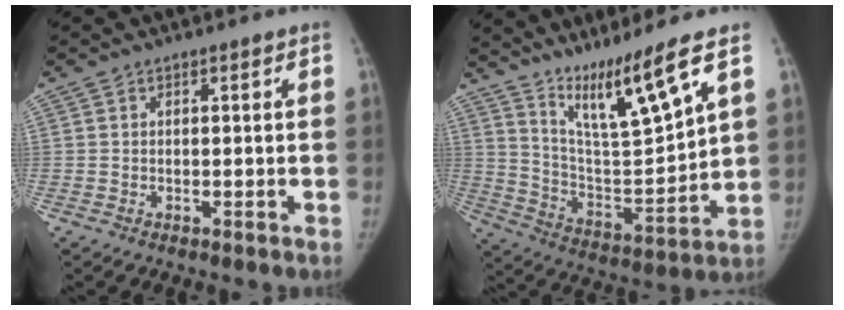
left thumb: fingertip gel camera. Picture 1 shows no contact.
{"total": 13.7, "force": [9.4, 0.2, 10.0], "torque": [-0.166, -0.071, 0.185]}